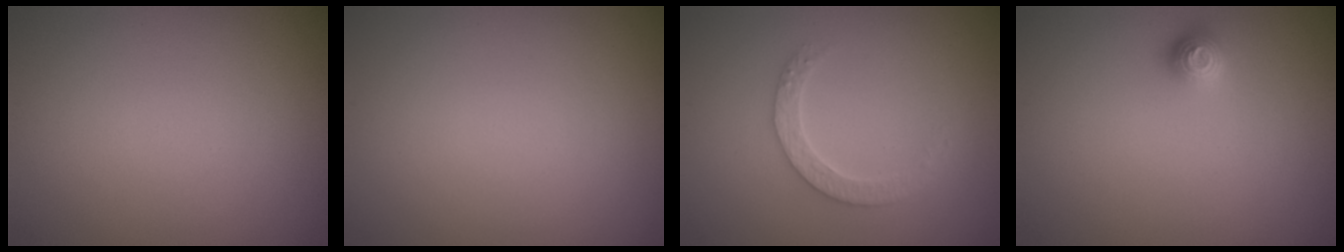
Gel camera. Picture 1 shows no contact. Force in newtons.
{"total": 0.0}
{"total": 2.5, "press": 2.4, "slide": 0.7}
{"total": 1.4, "press": 1.2, "slide": 0.5}